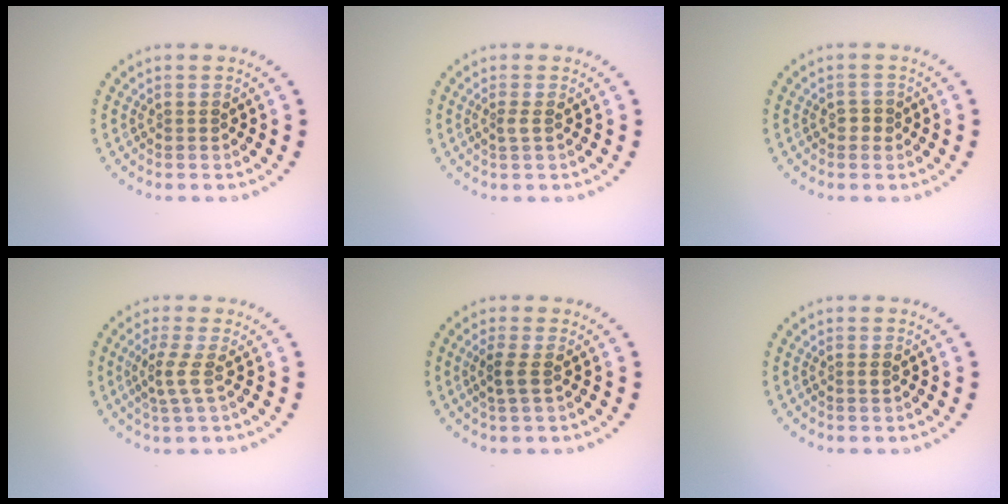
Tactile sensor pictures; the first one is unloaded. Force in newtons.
{"total": 1.0, "press": 0.7, "slide": 0.7}
{"total": 1.1, "press": 1.1, "slide": 0.4}
{"total": 2.2, "press": 1.6, "slide": 1.5}
{"total": 1.6, "press": 1.3, "slide": 0.8}
{"total": 0.5, "press": 0.3, "slide": 0.4}